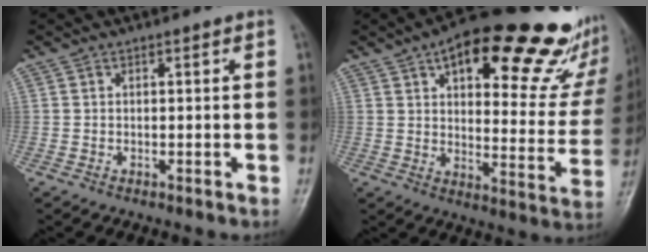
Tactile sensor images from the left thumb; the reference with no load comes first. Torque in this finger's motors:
{"motor_torque": [0.97, 0.96, 1.47, -1.30, 0.11]}